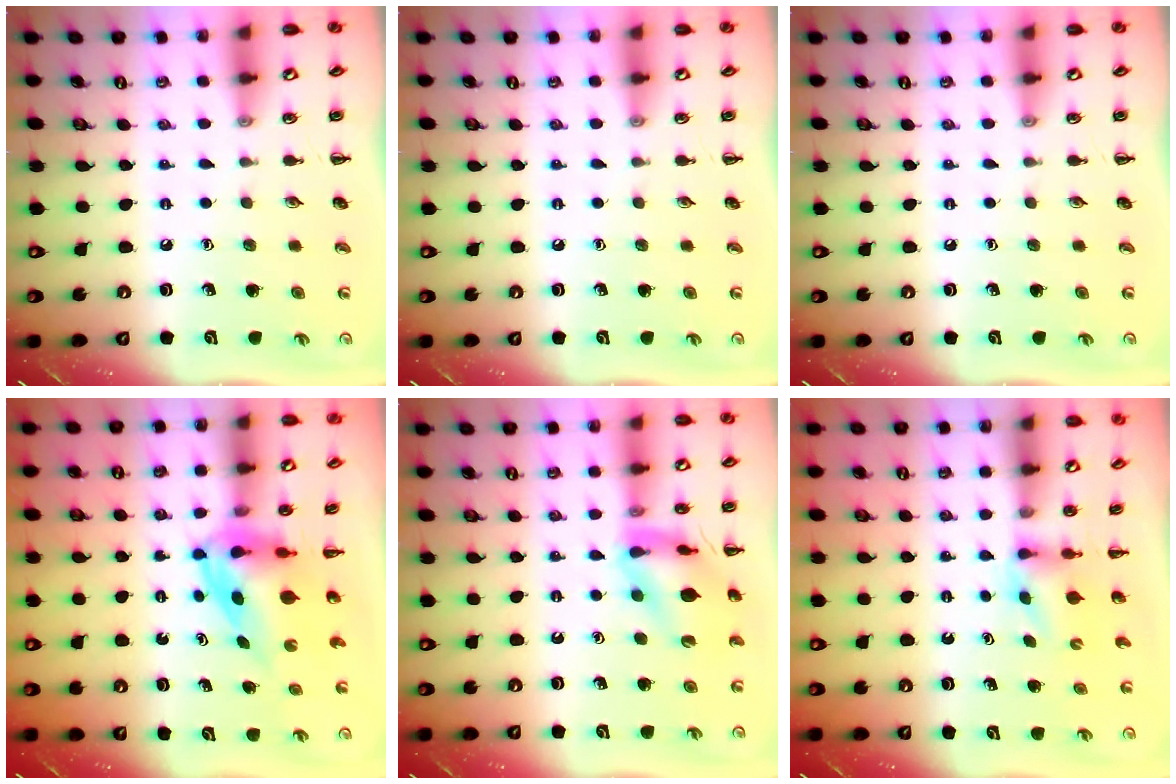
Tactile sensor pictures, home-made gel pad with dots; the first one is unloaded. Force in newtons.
{"total": 0.0}
{"total": 0.0}
{"total": 3.8, "press": 3.7, "slide": 0.8}
{"total": 12.2, "press": 12.1, "slide": 1.6}
{"total": 3.7, "press": 3.5, "slide": 1.3}